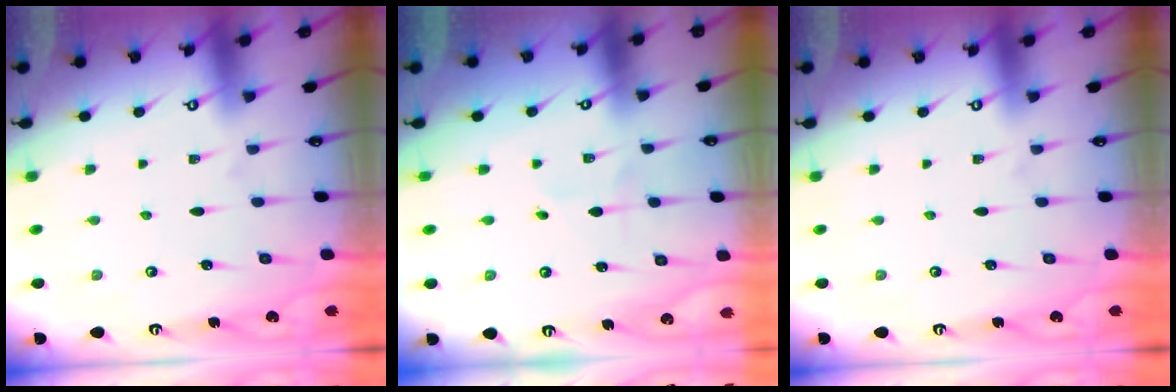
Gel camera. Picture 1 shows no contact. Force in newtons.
{"total": 1.3, "press": 1.3, "slide": 0.2}
{"total": 0.0}